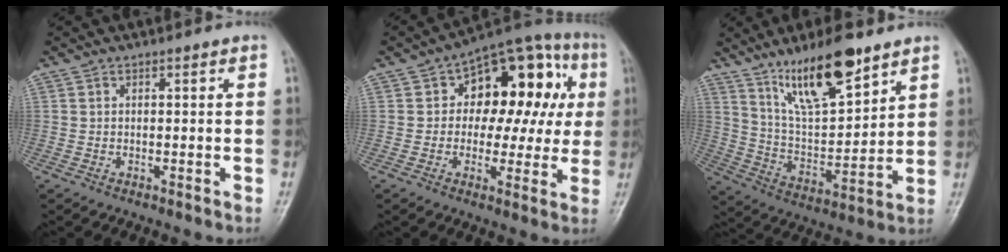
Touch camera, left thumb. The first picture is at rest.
{"total": 18.5, "force": [3.3, 11.6, 14.0], "torque": [-0.118, 0.038, 0.040]}
{"total": 15.8, "force": [10.7, 4.6, 10.7], "torque": [-0.163, -0.063, 0.205]}